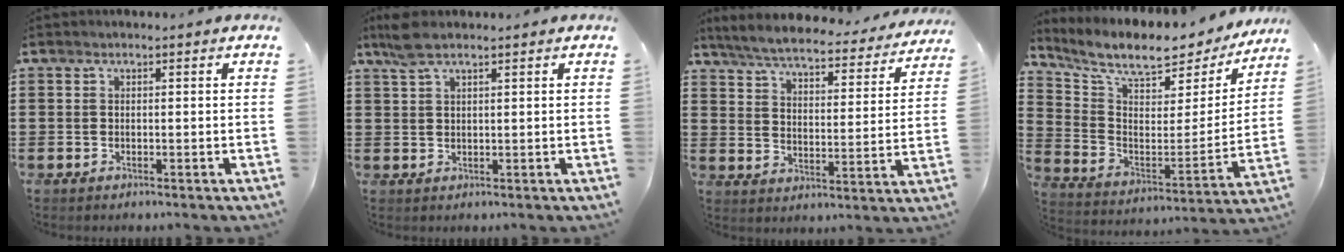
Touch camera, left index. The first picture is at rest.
{"total": 3.6, "force": [2.4, 0.9, 2.6], "torque": [-0.056, 0.003, 0.044]}
{"total": 5.9, "force": [5.7, 0.3, 1.7], "torque": [-0.061, -0.038, 0.095]}
{"total": 8.8, "force": [7.4, 2.2, 4.2], "torque": [-0.102, -0.058, 0.121]}